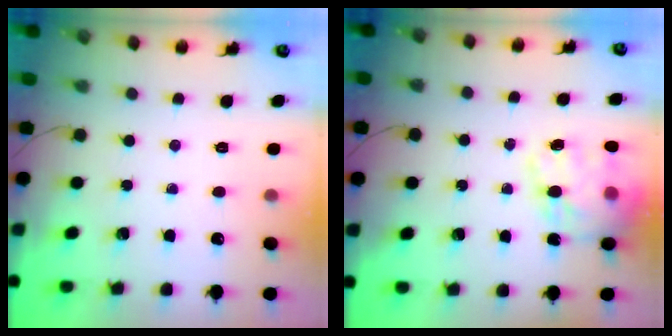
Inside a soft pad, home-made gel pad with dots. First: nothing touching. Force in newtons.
{"total": 17.8, "press": 17.3, "slide": 4.4}